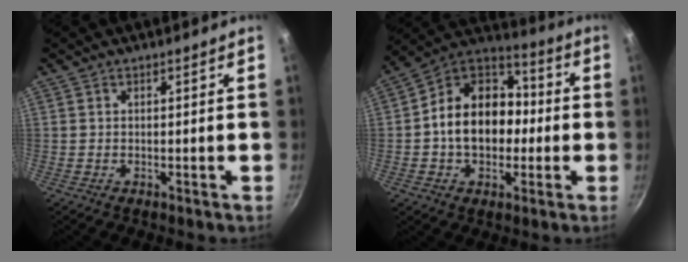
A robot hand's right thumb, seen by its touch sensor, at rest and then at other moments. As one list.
[{"total": 16.9, "force": [-1.1, 12.7, 11.1], "torque": [-0.143, 0.044, -0.036]}]